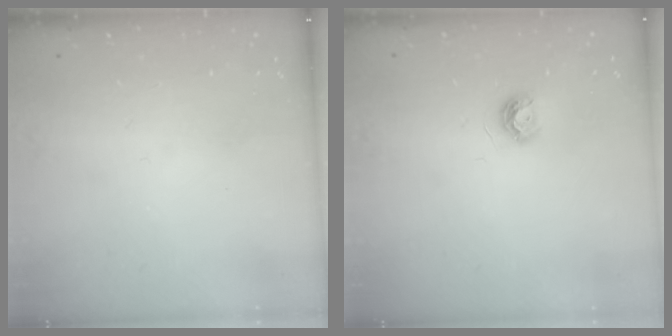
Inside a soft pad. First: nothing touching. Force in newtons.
{"total": 5.9, "press": 5.9, "slide": 0.5}